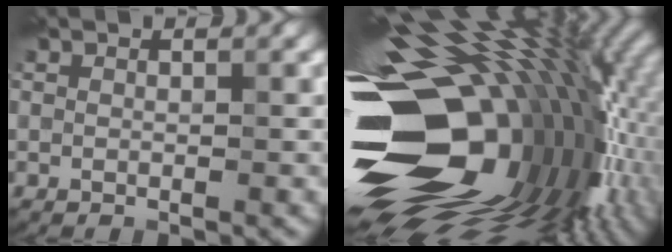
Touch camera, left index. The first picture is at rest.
{"total": 19.8, "force": [-1.4, 12.7, 15.1], "torque": [-0.282, -0.026, -0.024]}